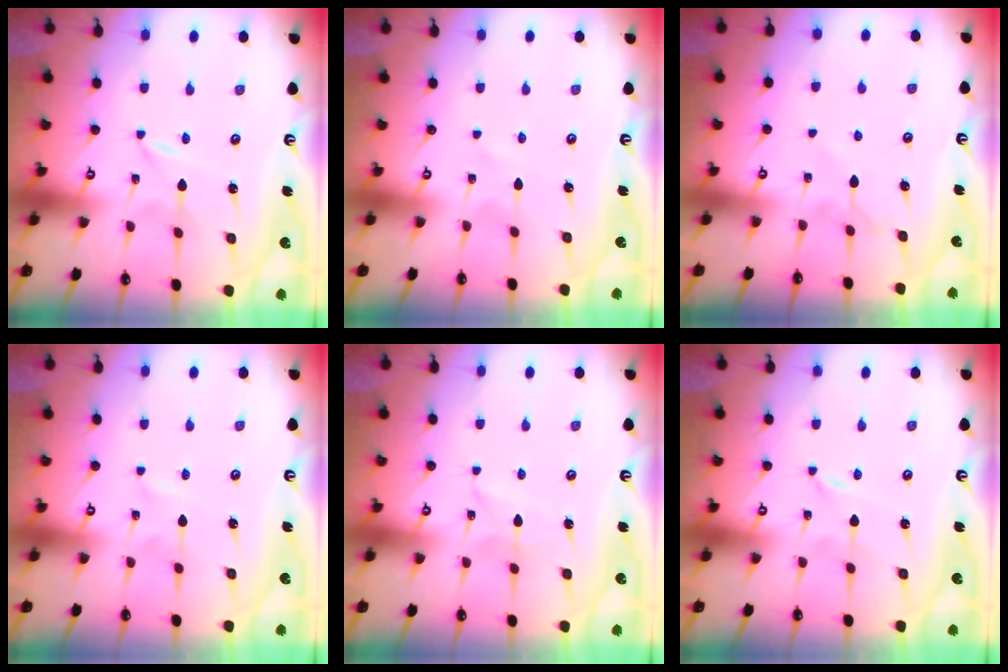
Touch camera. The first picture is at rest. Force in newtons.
{"total": 1.2, "press": 1.2, "slide": 0.2}
{"total": 5.6, "press": 5.6, "slide": 0.8}
{"total": 0.0}
{"total": 2.4, "press": 2.4, "slide": 0.1}
{"total": 0.0}